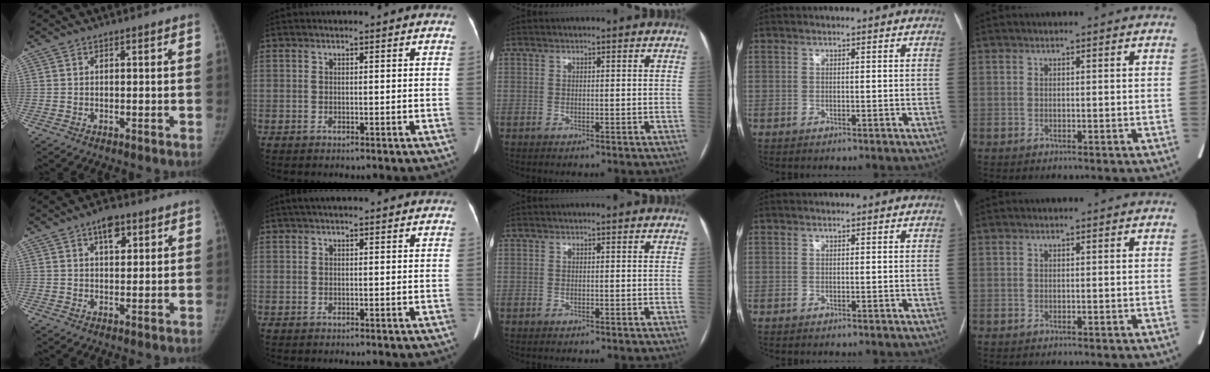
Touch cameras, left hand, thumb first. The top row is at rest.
{"thumb": {"total": 4.9, "force": [2.6, 2.5, 3.2], "torque": [-0.030, -0.008, 0.038]}, "index": {"total": 5.7, "force": [4.8, 1.1, 2.9], "torque": [-0.045, 0.035, 0.067]}}